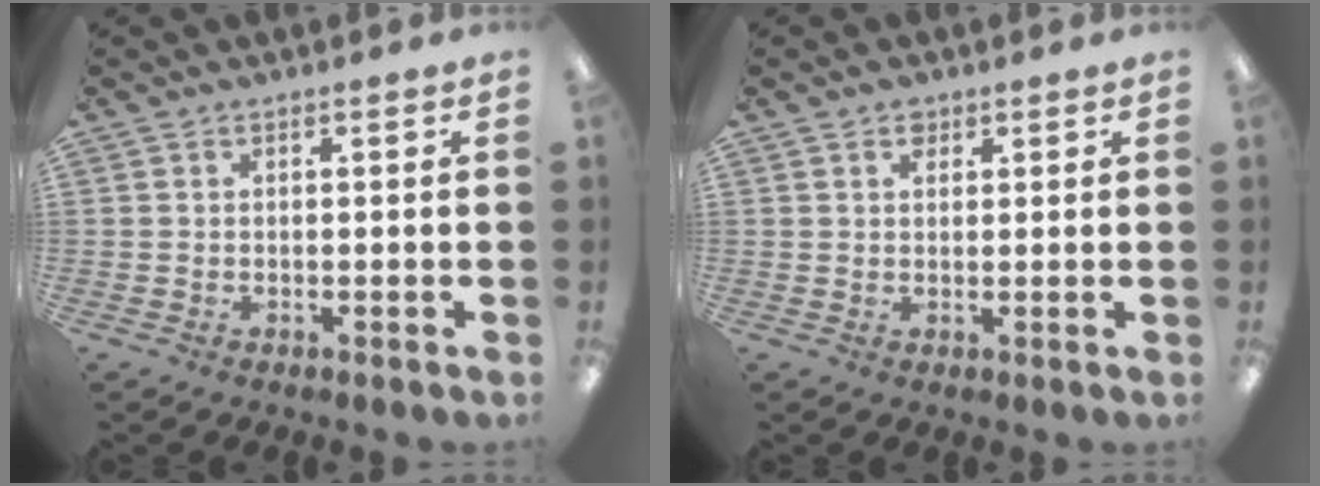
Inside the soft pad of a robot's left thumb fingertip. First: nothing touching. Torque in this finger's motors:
{"motor_torque": [-0.26, -0.21, 0.04, 0.10, -0.02]}